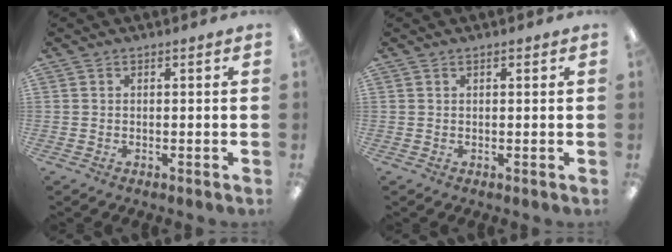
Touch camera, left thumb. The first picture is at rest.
{"total": 0.7, "force": [0.5, 0.3, 0.5], "torque": [-0.010, 0.002, 0.008]}